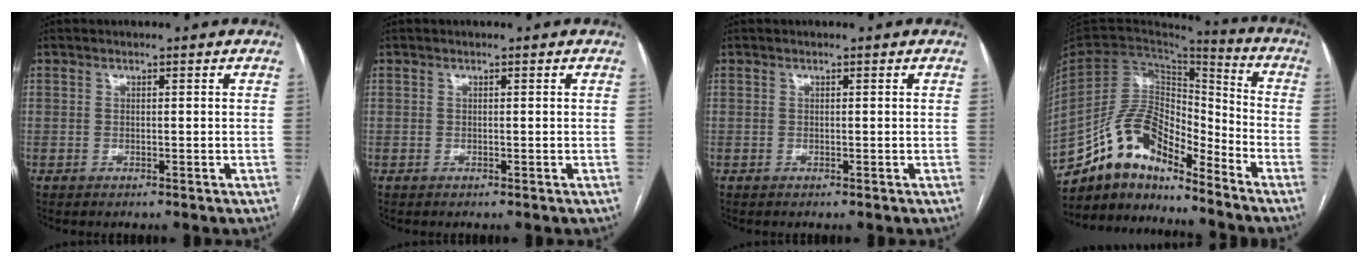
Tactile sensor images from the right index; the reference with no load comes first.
{"total": 0.0}
{"total": 0.0}
{"total": 14.5, "force": [-12.0, 4.7, 6.6], "torque": [-0.123, 0.041, -0.222]}